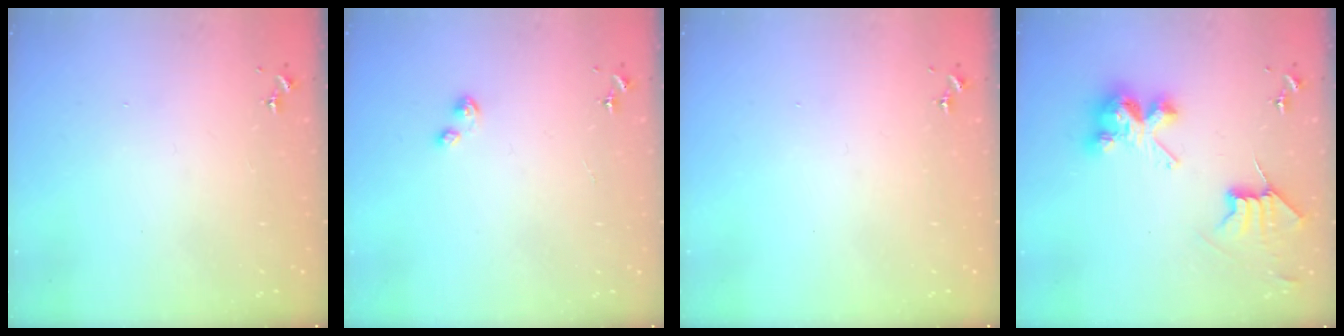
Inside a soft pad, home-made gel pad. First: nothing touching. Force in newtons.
{"total": 2.2, "press": 2.2, "slide": 0.3}
{"total": 0.0}
{"total": 8.2, "press": 8.1, "slide": 0.8}